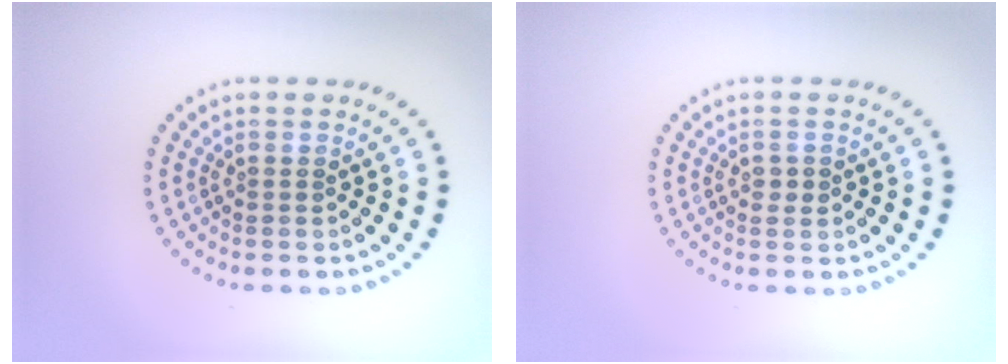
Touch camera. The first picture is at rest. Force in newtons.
{"total": 0.9, "press": 0.9, "slide": 0.0}